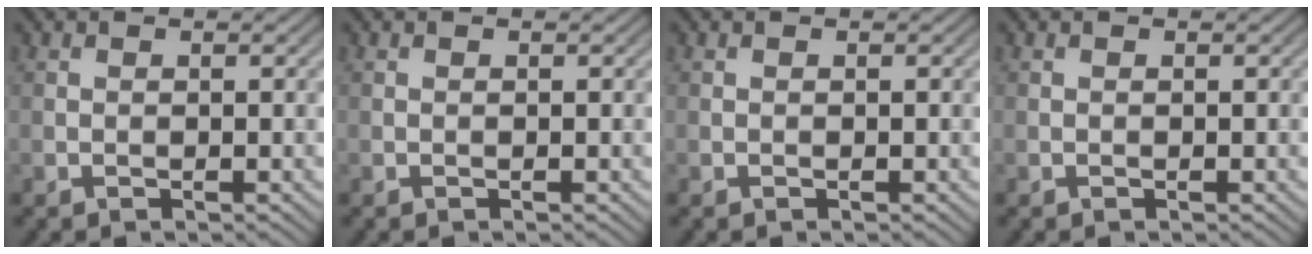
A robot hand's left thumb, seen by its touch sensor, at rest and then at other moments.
{"total": 0.0}
{"total": 0.0}
{"total": 0.0}